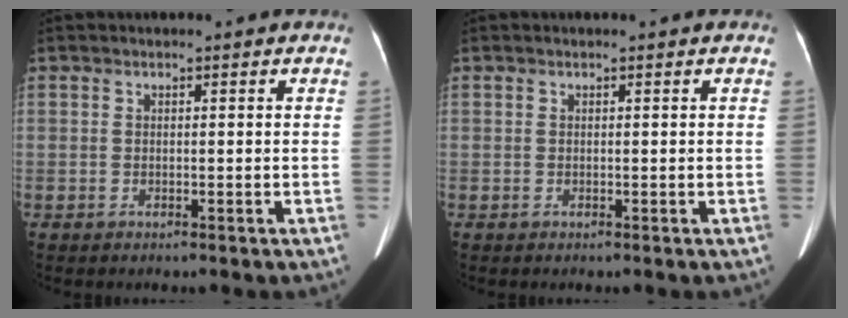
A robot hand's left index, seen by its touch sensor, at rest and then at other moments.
{"total": 0.0}